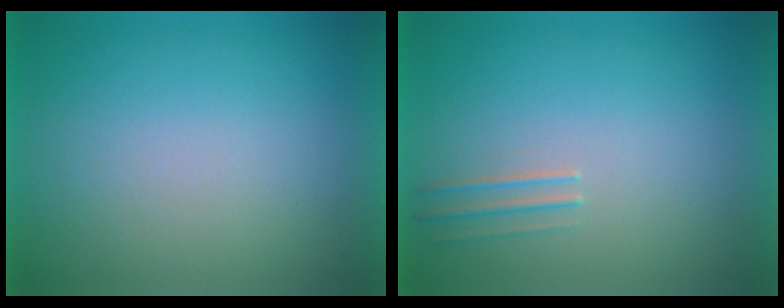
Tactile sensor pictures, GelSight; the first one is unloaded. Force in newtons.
{"total": 1.1}